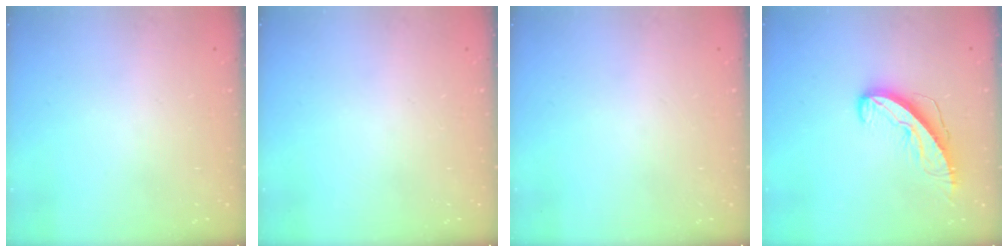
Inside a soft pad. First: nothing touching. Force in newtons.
{"total": 0.0}
{"total": 0.0}
{"total": 8.7, "press": 8.7, "slide": 0.5}